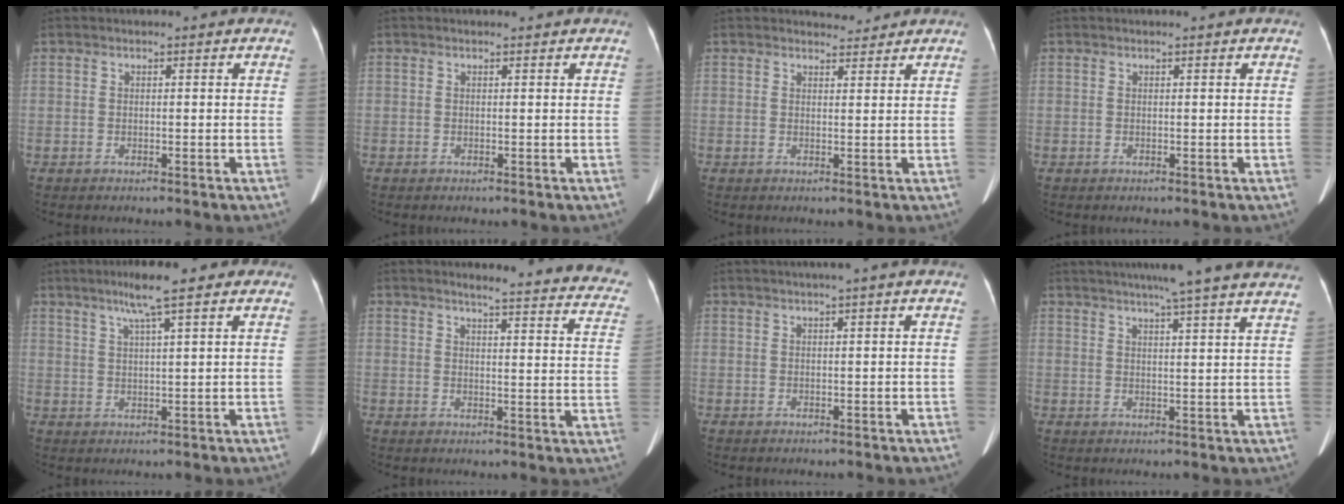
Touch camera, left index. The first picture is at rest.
{"total": 0.0}
{"total": 2.2, "force": [2.2, 0.6, -0.1], "torque": [-0.001, -0.002, 0.031]}
{"total": 0.0}
{"total": 7.2, "force": [4.8, 0.4, 5.4], "torque": [-0.088, 0.021, 0.075]}
{"total": 19.3, "force": [18.1, 1.8, 6.6], "torque": [-0.064, -0.077, 0.182]}
{"total": 2.4, "force": [1.5, -0.6, 1.8], "torque": [-0.030, 0.011, 0.029]}
{"total": 17.3, "force": [14.8, -0.9, 8.9], "torque": [-0.142, 0.002, 0.182]}